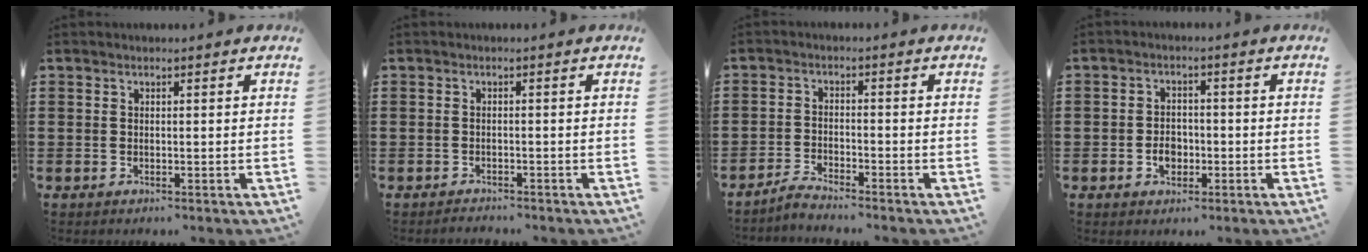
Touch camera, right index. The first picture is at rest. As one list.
[{"total": 1.1, "force": [-1.1, 0.1, 0.0], "torque": [-0.004, 0.002, -0.023]}, {"total": 2.2, "force": [-2.2, -0.1, 0.2], "torque": [-0.007, 0.008, -0.045]}, {"total": 3.3, "force": [-1.0, 2.5, 1.9], "torque": [-0.032, -0.001, -0.022]}]